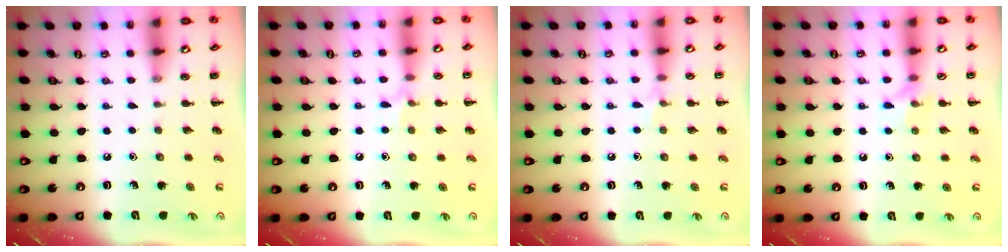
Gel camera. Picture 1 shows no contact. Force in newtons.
{"total": 5.4, "press": 5.1, "slide": 1.7}
{"total": 4.3, "press": 4.1, "slide": 1.5}
{"total": 6.4, "press": 6.4, "slide": 0.9}